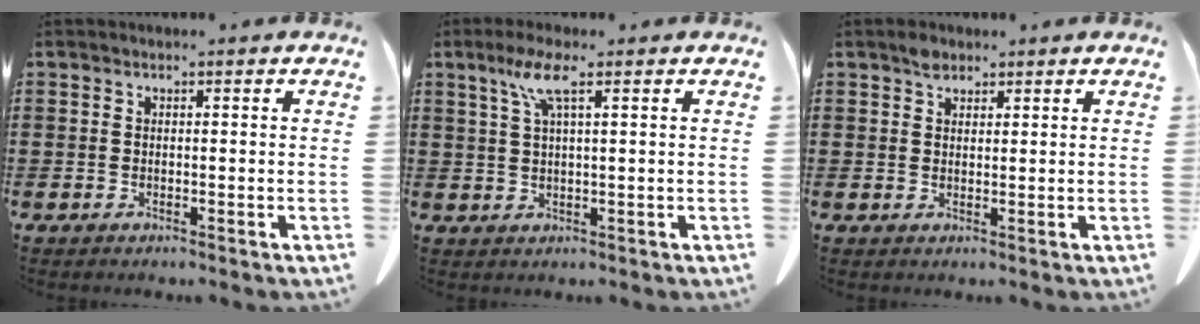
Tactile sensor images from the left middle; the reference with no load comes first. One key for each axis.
{"total": 4.9, "fx": 2.4, "fy": 0.7, "fz": 4.2, "tx": -0.091, "ty": 0.006, "tz": 0.040}
{"total": 1.8, "fx": 1.4, "fy": 1.0, "fz": 0.7, "tx": -0.017, "ty": 0.003, "tz": 0.026}